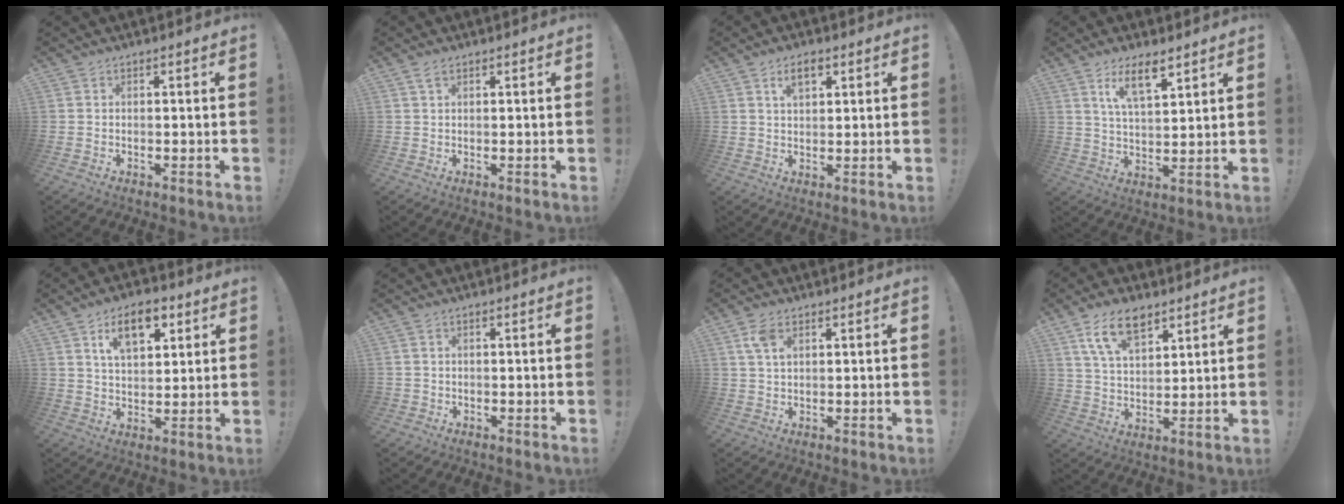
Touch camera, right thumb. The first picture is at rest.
{"total": 2.3, "force": [1.5, 1.1, 1.5], "torque": [-0.027, 0.000, 0.026]}
{"total": 4.7, "force": [2.3, 2.4, 3.4], "torque": [-0.048, -0.003, 0.037]}
{"total": 9.1, "force": [5.9, 2.7, 6.5], "torque": [-0.113, -0.024, 0.102]}
{"total": 11.0, "force": [5.7, 5.8, 7.4], "torque": [-0.115, -0.008, 0.101]}
{"total": 1.4, "force": [-0.3, 1.3, 0.4], "torque": [-0.013, 0.005, -0.005]}
{"total": 4.8, "force": [2.1, 2.5, 3.5], "torque": [-0.071, 0.002, 0.041]}
{"total": 12.1, "force": [7.5, 6.2, 7.1], "torque": [-0.121, -0.024, 0.141]}